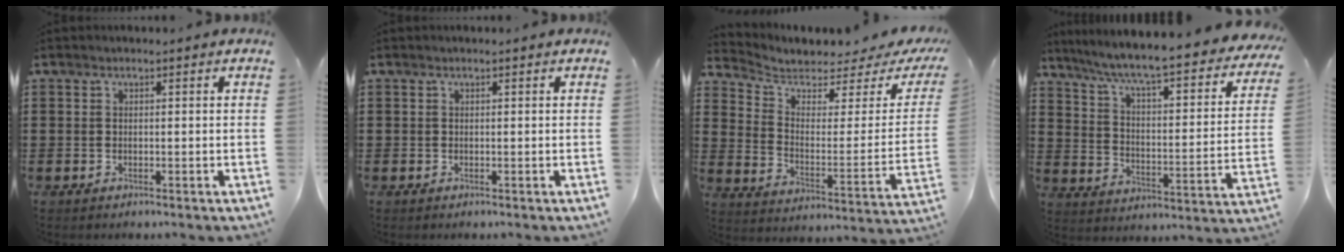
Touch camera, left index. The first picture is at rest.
{"total": 0.0}
{"total": 3.9, "force": [3.1, 1.6, 1.8], "torque": [-0.057, -0.026, 0.050]}
{"total": 6.5, "force": [5.2, -0.3, 3.9], "torque": [-0.099, -0.048, 0.077]}